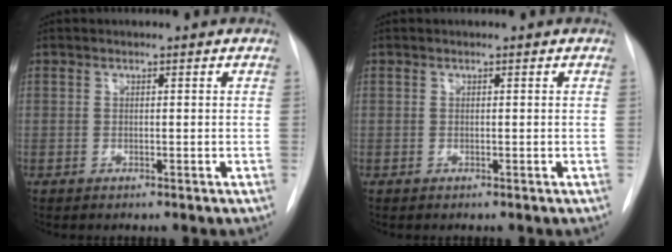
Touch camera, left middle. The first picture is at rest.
{"total": 0.0}